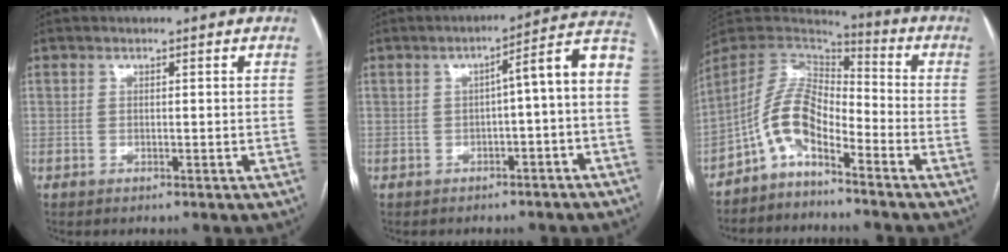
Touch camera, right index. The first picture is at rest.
{"total": 8.6, "force": [-1.6, 0.7, 8.4], "torque": [-0.105, 0.036, -0.026]}
{"total": 8.9, "force": [-4.8, 3.6, 6.6], "torque": [-0.136, 0.028, -0.094]}